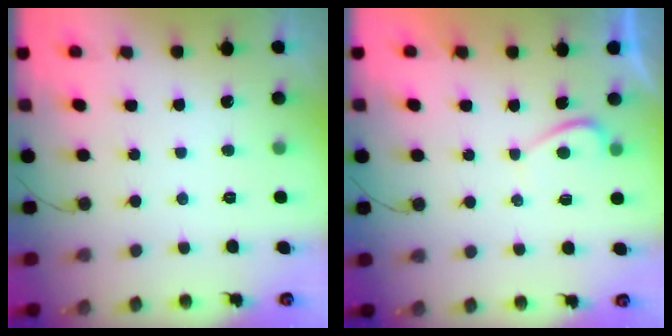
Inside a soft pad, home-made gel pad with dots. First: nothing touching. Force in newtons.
{"total": 0.0}